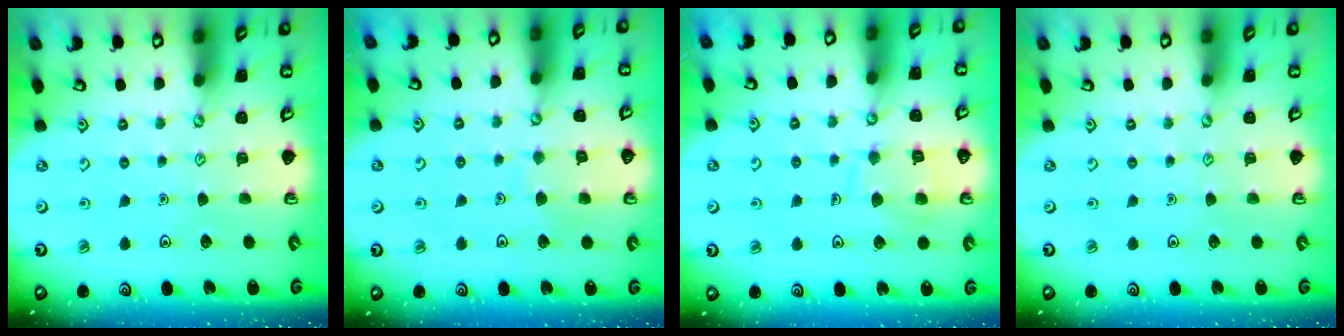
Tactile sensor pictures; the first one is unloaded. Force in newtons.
{"total": 6.3, "press": 6.3, "slide": 0.5}
{"total": 9.0, "press": 9.0, "slide": 0.9}
{"total": 0.0}